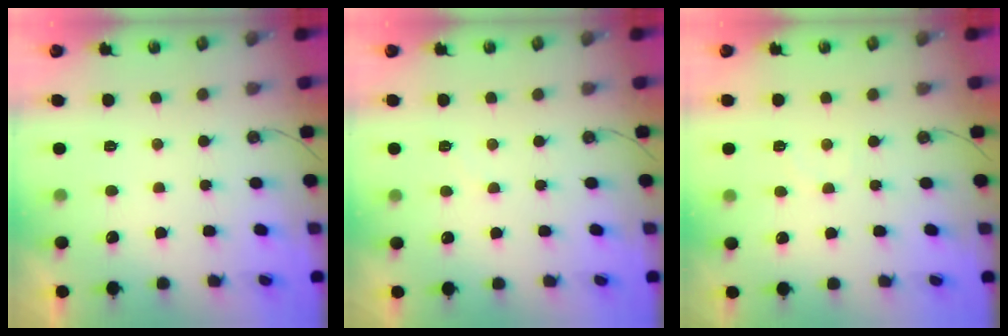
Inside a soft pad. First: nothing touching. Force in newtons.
{"total": 4.7, "press": 4.7, "slide": 0.6}
{"total": 4.6, "press": 4.6, "slide": 0.5}